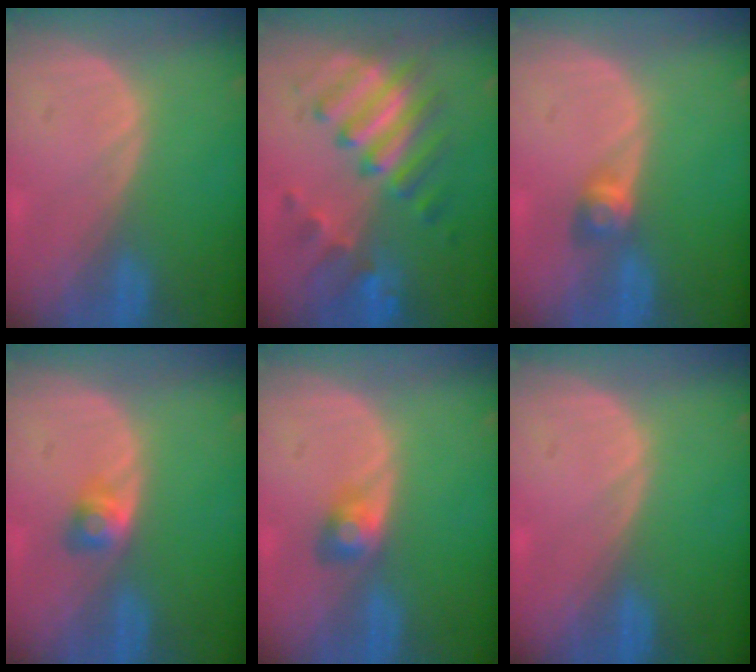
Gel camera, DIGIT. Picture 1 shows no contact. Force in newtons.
{"total": 8.4, "press": 8.4, "slide": 0.3}
{"total": 2.9, "press": 2.5, "slide": 1.4}
{"total": 2.7, "press": 2.4, "slide": 1.1}
{"total": 2.7, "press": 2.7, "slide": 0.3}
{"total": 0.0}